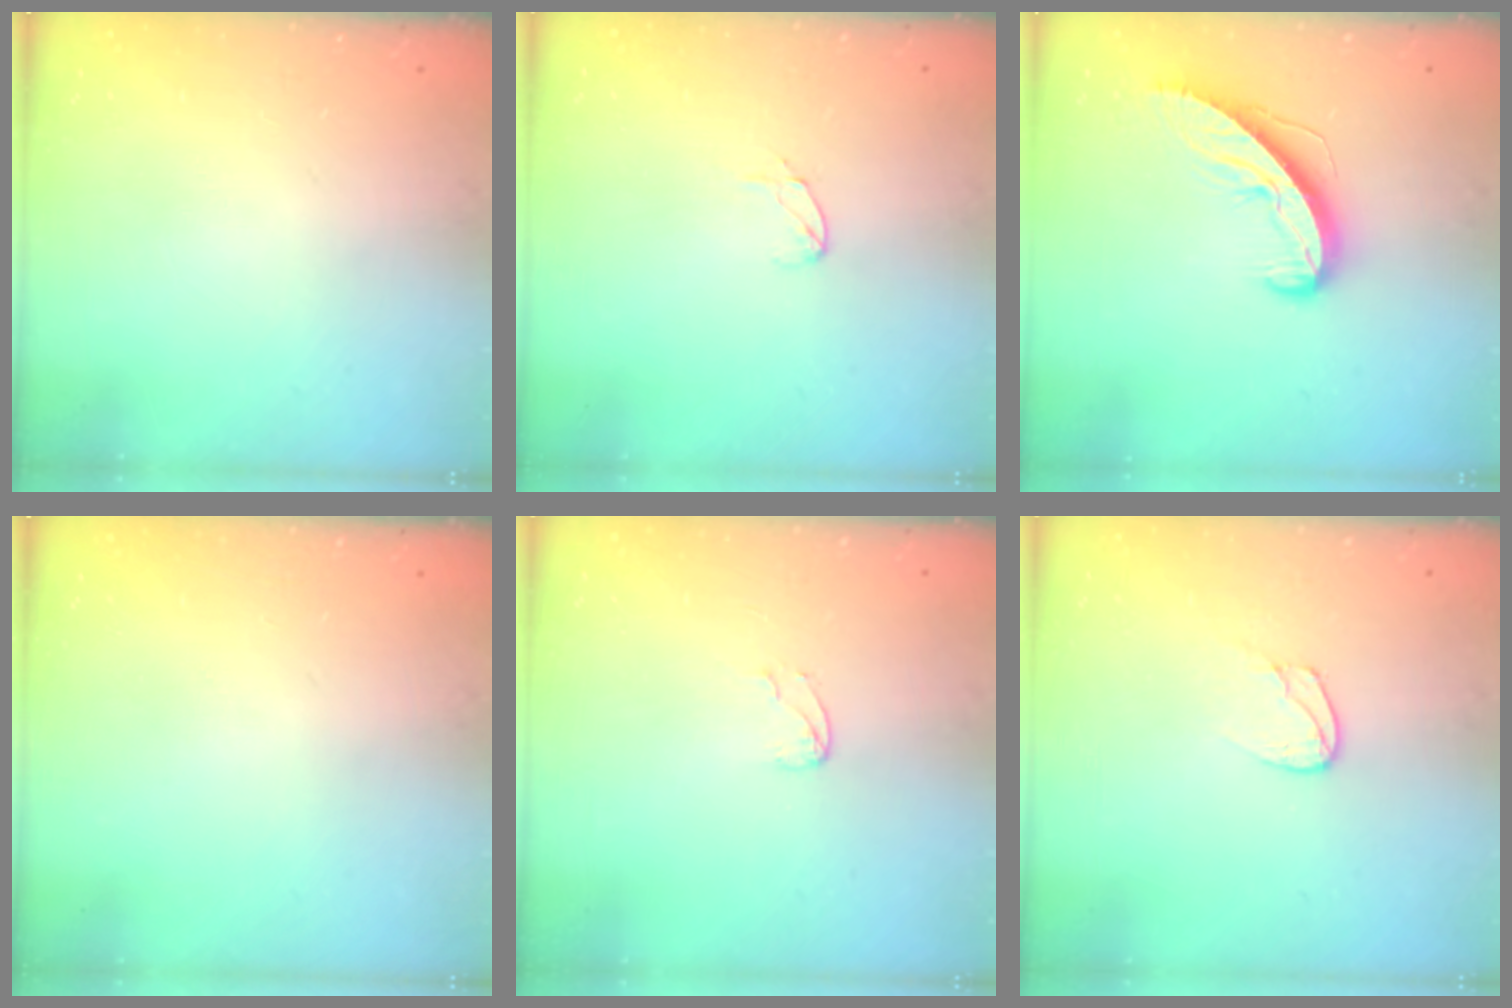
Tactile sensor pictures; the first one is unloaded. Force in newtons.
{"total": 3.7, "press": 3.7, "slide": 0.3}
{"total": 9.3, "press": 9.2, "slide": 0.6}
{"total": 0.0}
{"total": 3.8, "press": 3.8, "slide": 0.3}
{"total": 6.9, "press": 6.9, "slide": 0.4}